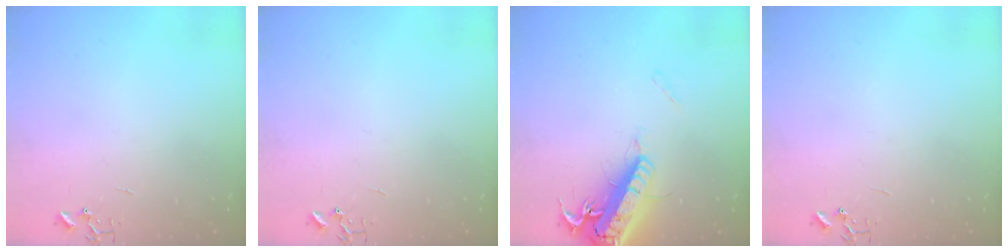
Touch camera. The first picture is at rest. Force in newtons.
{"total": 0.0}
{"total": 20.1, "press": 19.7, "slide": 3.9}
{"total": 0.0}